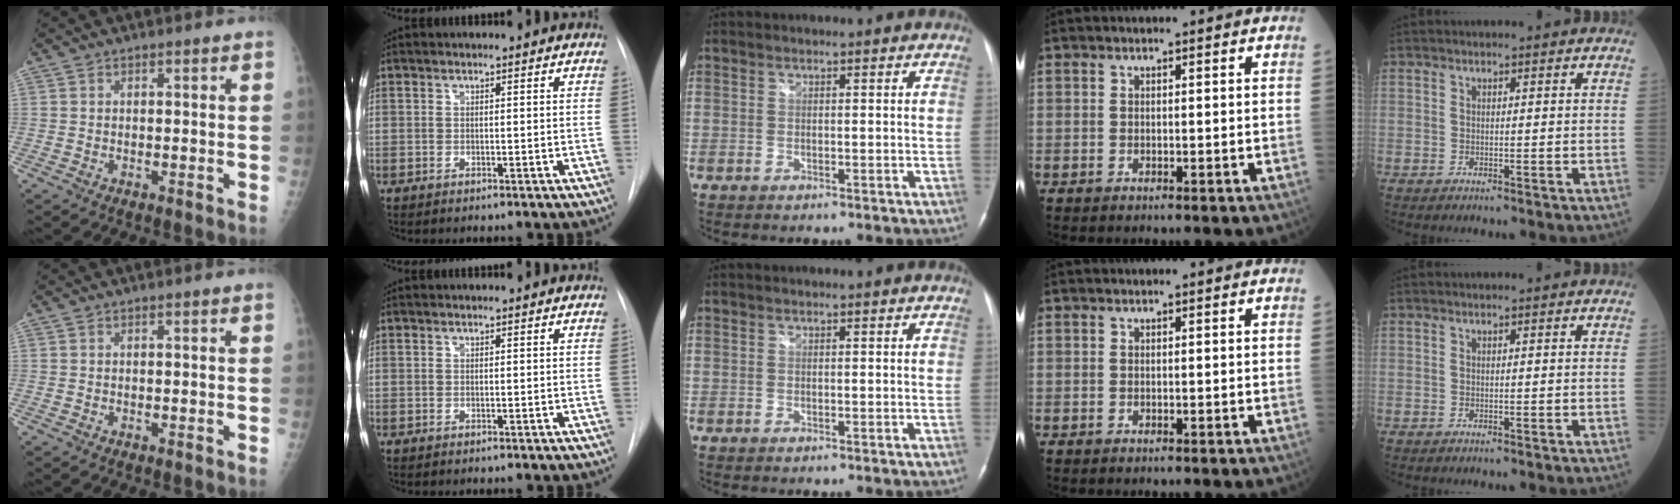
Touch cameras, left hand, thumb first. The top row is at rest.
{}